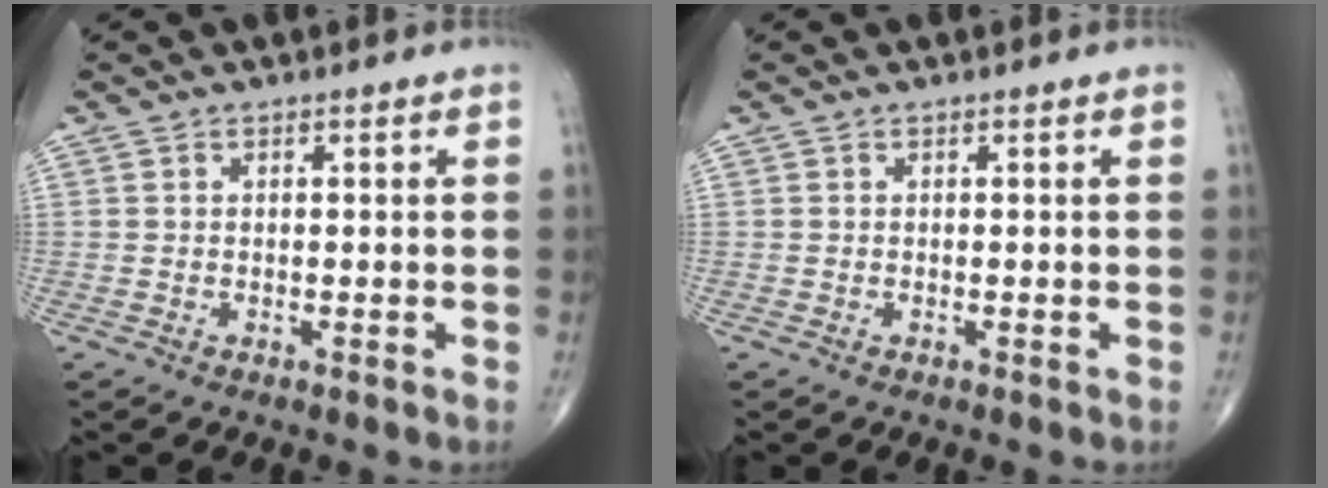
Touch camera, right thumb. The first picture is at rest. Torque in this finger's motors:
{"motor_torque": [0.08, -0.23, 0.27, 0.17, 0.02]}